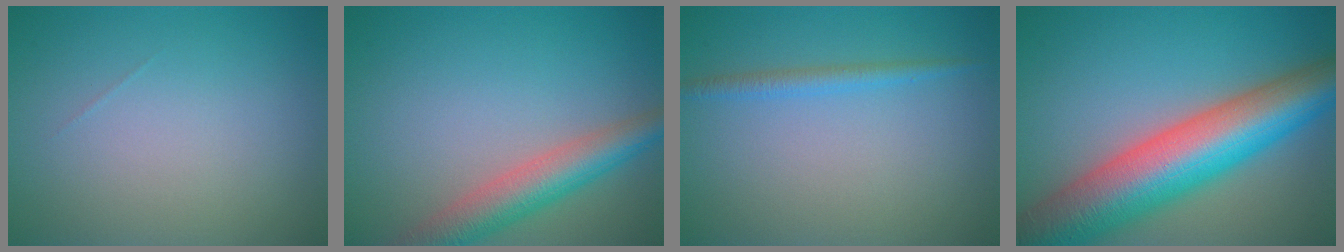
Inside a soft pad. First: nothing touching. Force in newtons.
{"total": 5.2, "press": 5.2, "slide": 0.2}
{"total": 1.5, "press": 1.5, "slide": 0.1}
{"total": 12.8, "press": 12.8, "slide": 0.2}